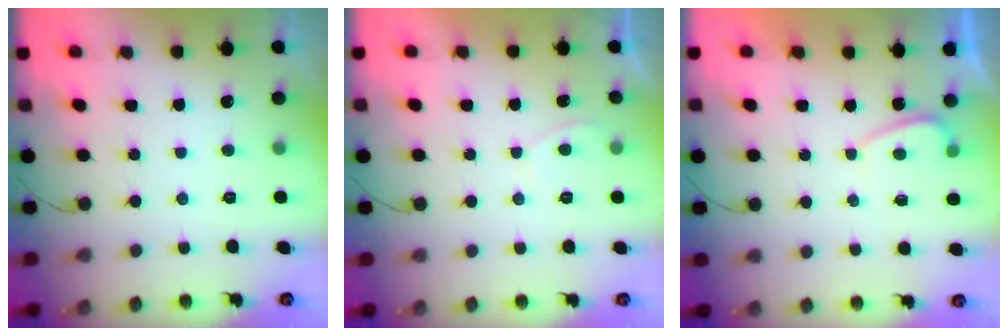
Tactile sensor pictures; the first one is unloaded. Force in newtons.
{"total": 1.0, "press": 0.8, "slide": 0.5}
{"total": 1.1, "press": 1.0, "slide": 0.5}